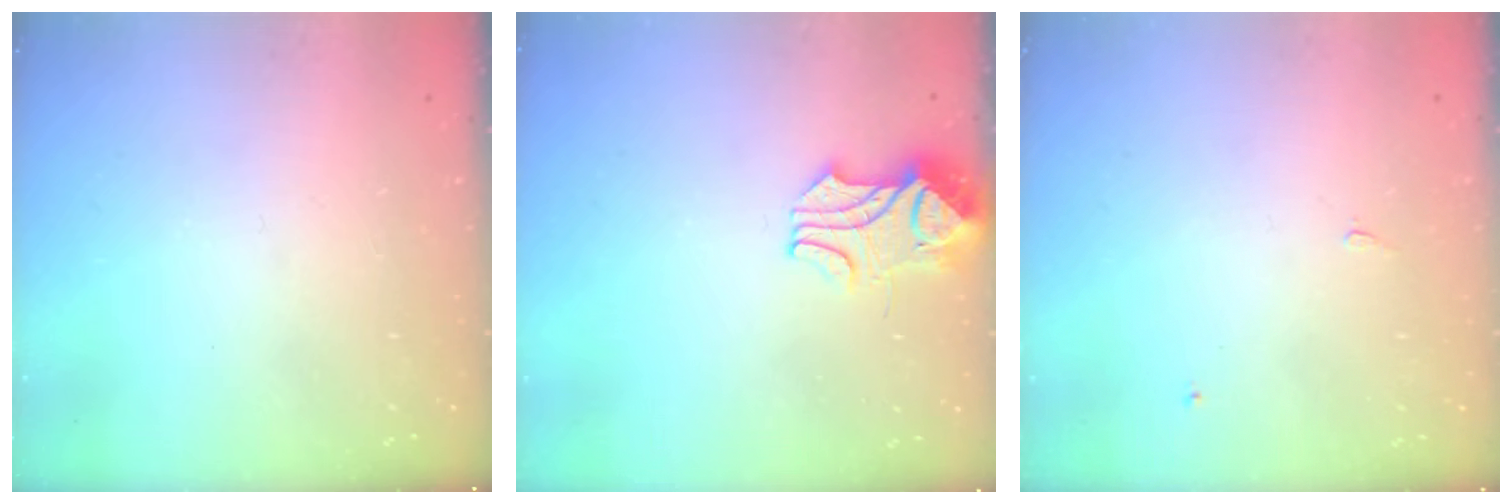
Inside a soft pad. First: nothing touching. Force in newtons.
{"total": 2.1, "press": 2.0, "slide": 0.8}
{"total": 0.0}